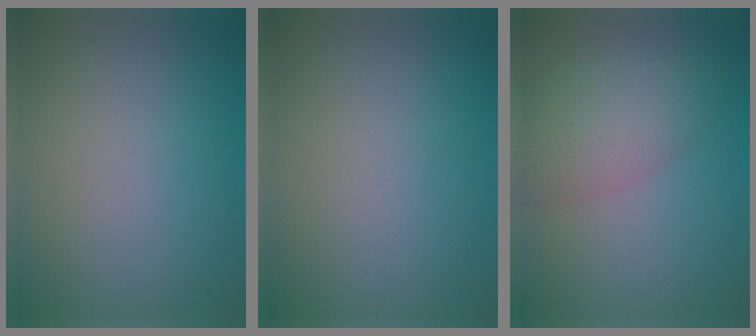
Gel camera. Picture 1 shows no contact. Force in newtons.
{"total": 0.0}
{"total": 4.6, "press": 4.6, "slide": 0.1}